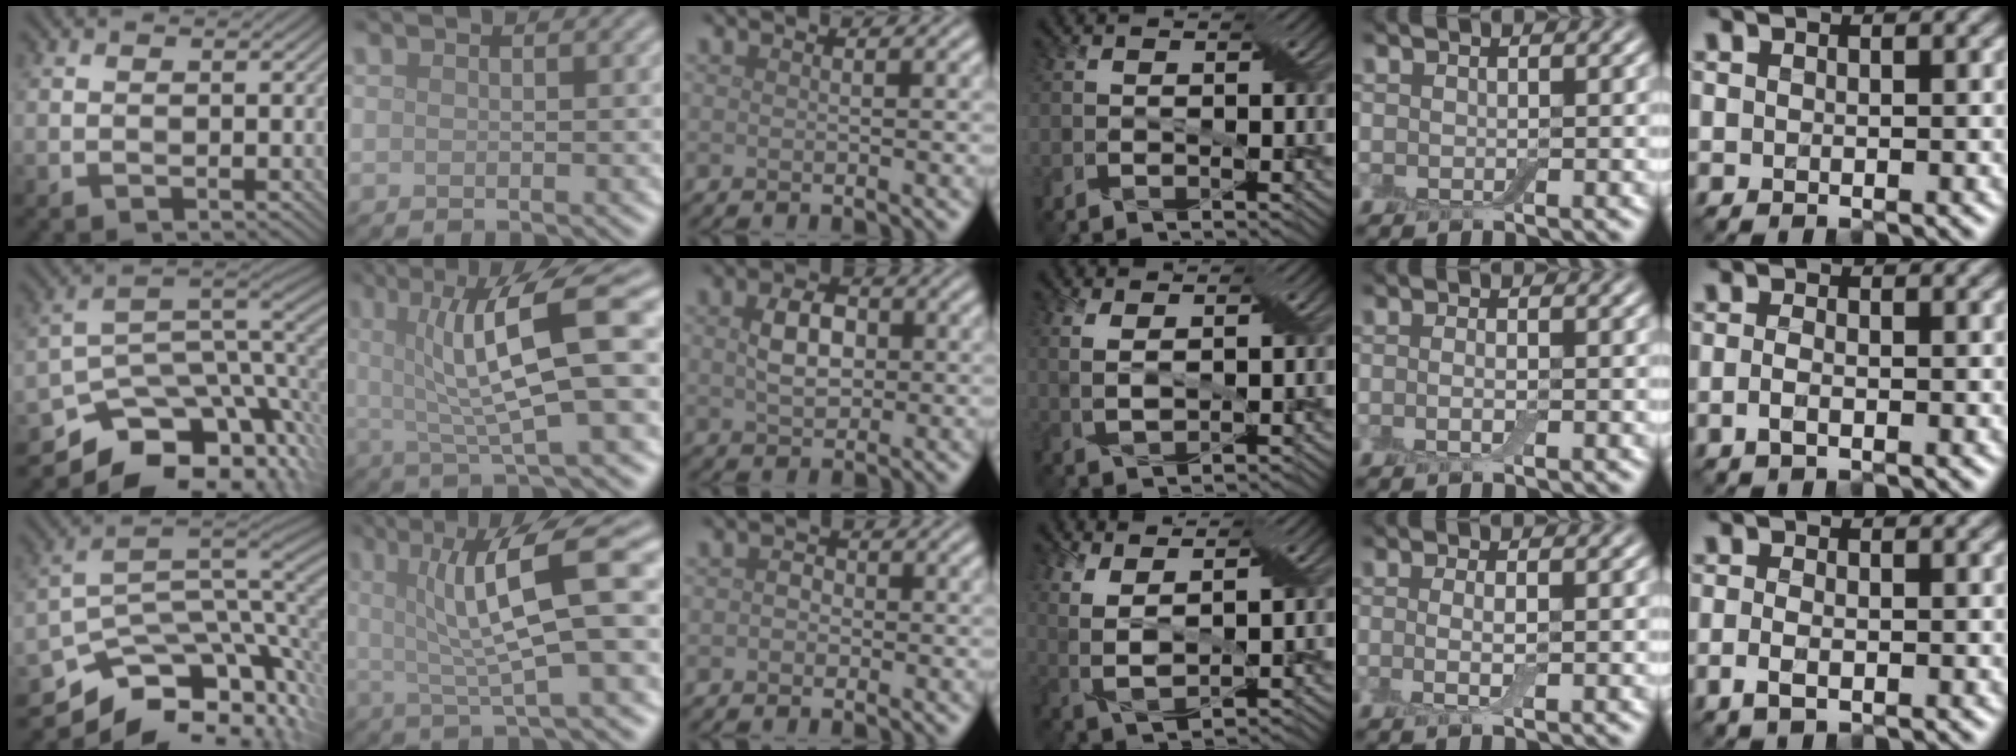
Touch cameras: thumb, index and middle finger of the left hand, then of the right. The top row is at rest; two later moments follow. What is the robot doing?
{"motion": "wrap", "object": "bandage"}